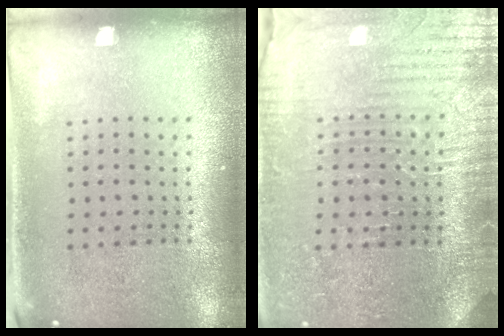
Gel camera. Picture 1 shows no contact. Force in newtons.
{"total": 3.8, "press": 3.7, "slide": 1.0}